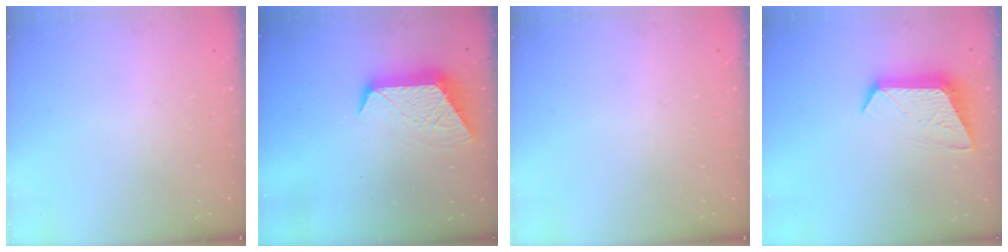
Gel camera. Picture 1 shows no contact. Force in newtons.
{"total": 10.6, "press": 10.6, "slide": 0.6}
{"total": 0.0}
{"total": 11.2, "press": 11.2, "slide": 0.5}